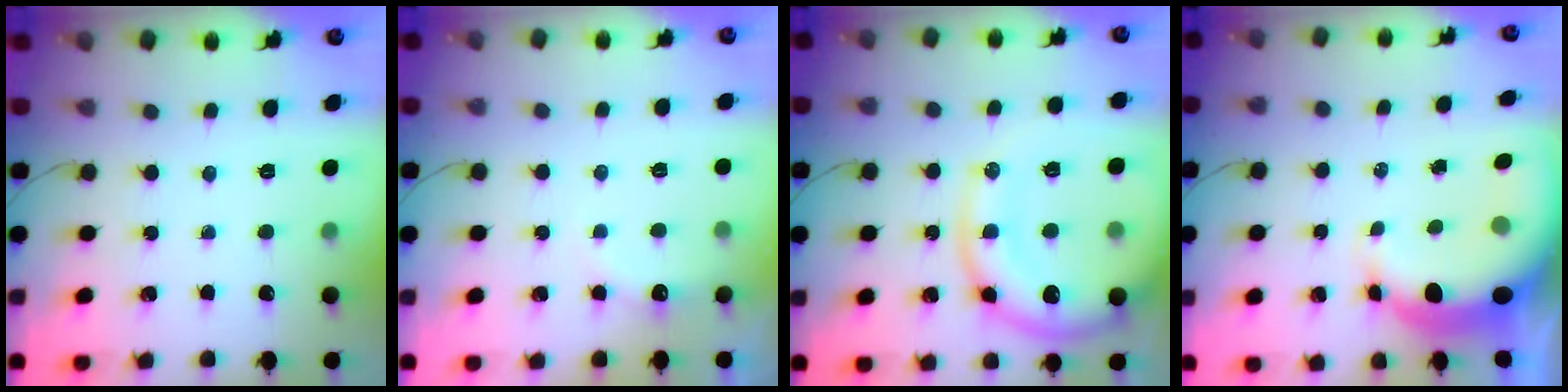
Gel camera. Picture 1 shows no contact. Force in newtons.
{"total": 6.1, "press": 6.0, "slide": 1.3}
{"total": 16.7, "press": 16.5, "slide": 2.8}
{"total": 8.8, "press": 8.5, "slide": 2.2}